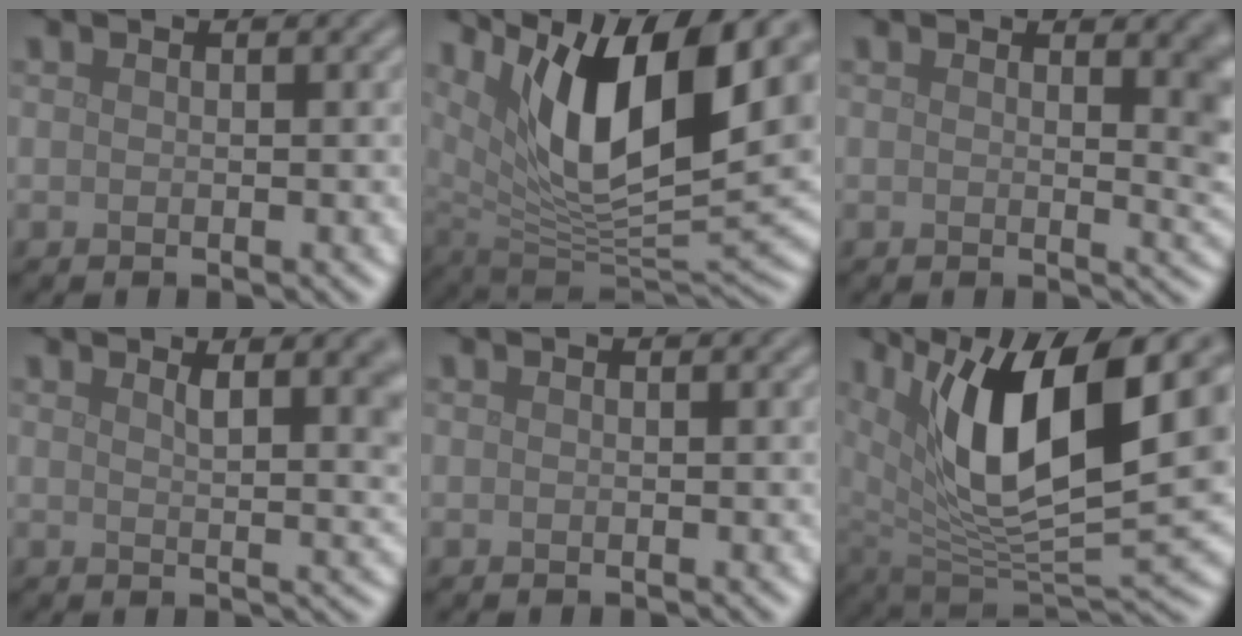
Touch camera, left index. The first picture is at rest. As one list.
[{"total": 14.1, "force": [5.9, 5.7, 11.5], "torque": [-0.180, -0.001, 0.103]}, {"total": 3.5, "force": [1.2, 1.3, 3.0], "torque": [-0.026, -0.005, 0.019]}, {"total": 4.9, "force": [2.4, 1.8, 3.9], "torque": [-0.036, 0.005, 0.033]}, {"total": 0.0}, {"total": 13.2, "force": [4.0, 5.3, 11.3], "torque": [-0.195, -0.013, 0.072]}]